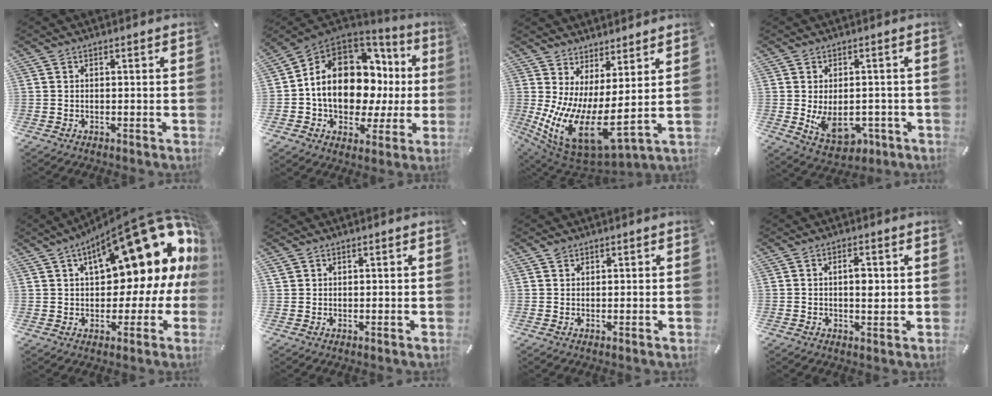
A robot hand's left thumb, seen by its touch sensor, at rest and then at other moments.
{"total": 16.7, "force": [2.1, 11.7, 11.7], "torque": [-0.197, -0.019, 0.040]}
{"total": 12.1, "force": [-1.6, 4.8, 11.0], "torque": [-0.216, -0.040, -0.017]}
{"total": 9.5, "force": [-1.7, 6.6, 6.5], "torque": [-0.101, -0.004, -0.025]}
{"total": 23.7, "force": [10.2, 9.7, 19.0], "torque": [-0.253, -0.064, 0.170]}
{"total": 1.3, "force": [0.4, 1.2, 0.1], "torque": [-0.004, 0.005, 0.007]}
{"total": 1.1, "force": [0.5, 1.0, 0.2], "torque": [-0.005, 0.005, 0.008]}
{"total": 3.8, "force": [0.4, 1.9, 3.2], "torque": [-0.051, -0.003, 0.004]}